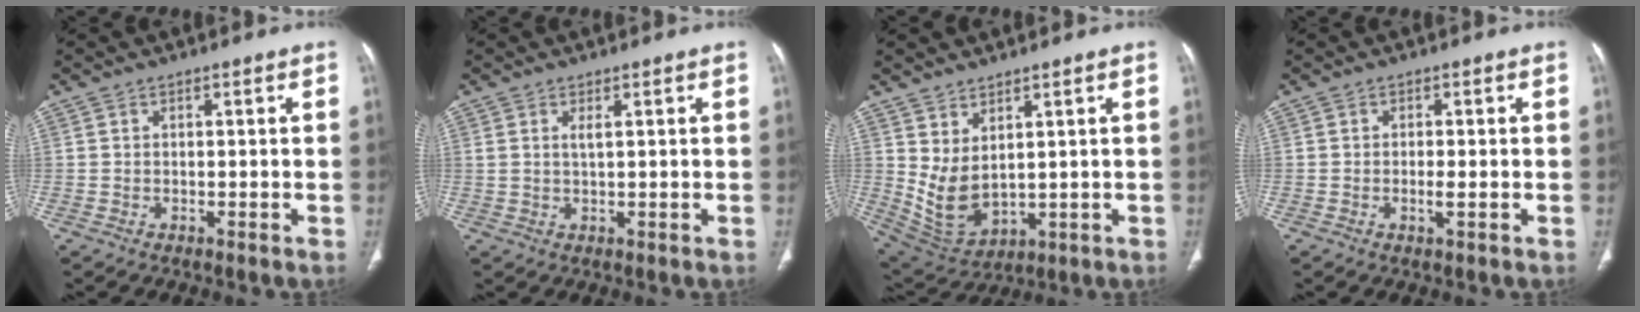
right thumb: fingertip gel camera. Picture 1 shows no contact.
{"total": 1.4, "force": [0.6, 0.2, 1.2], "torque": [-0.027, -0.003, 0.014]}
{"total": 8.0, "force": [2.5, 4.3, 6.2], "torque": [-0.109, -0.028, 0.075]}
{"total": 1.8, "force": [-0.5, 0.3, 1.7], "torque": [-0.034, -0.004, -0.011]}